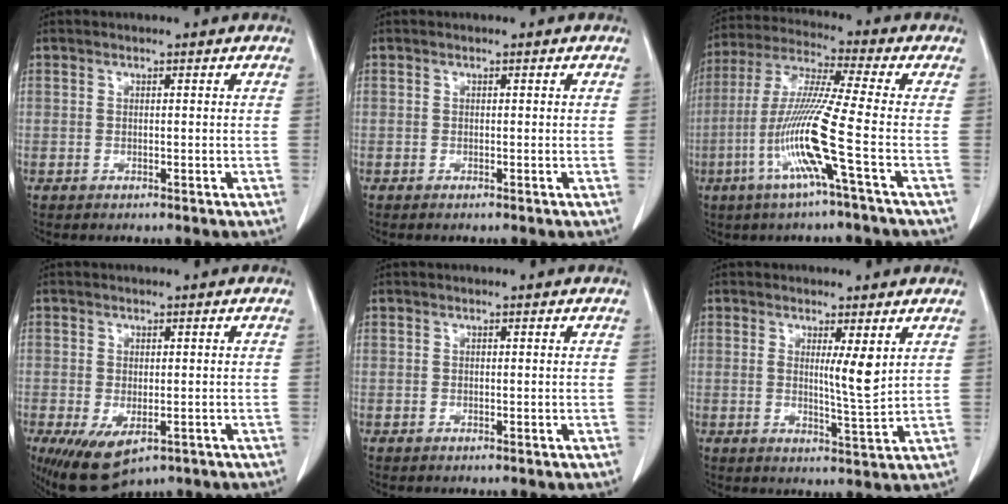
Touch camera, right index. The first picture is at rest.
{"total": 0.0}
{"total": 12.9, "force": [-4.4, -1.7, 12.0], "torque": [-0.243, -0.013, -0.096]}
{"total": 8.1, "force": [-4.1, 4.0, 5.7], "torque": [-0.094, -0.018, -0.059]}
{"total": 0.0}
{"total": 4.4, "force": [1.6, 0.1, 4.1], "torque": [-0.065, -0.011, 0.026]}